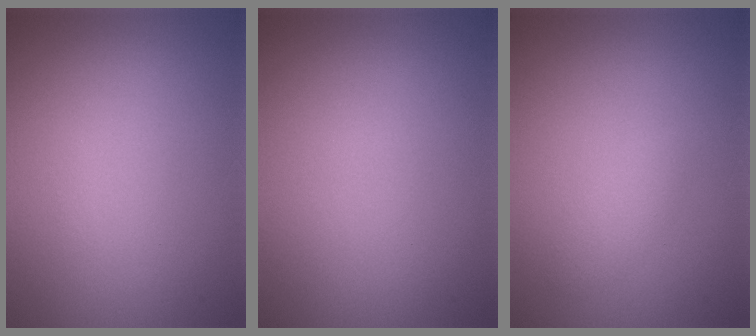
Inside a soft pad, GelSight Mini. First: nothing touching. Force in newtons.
{"total": 0.0}
{"total": 1.3, "press": 1.3, "slide": 0.1}